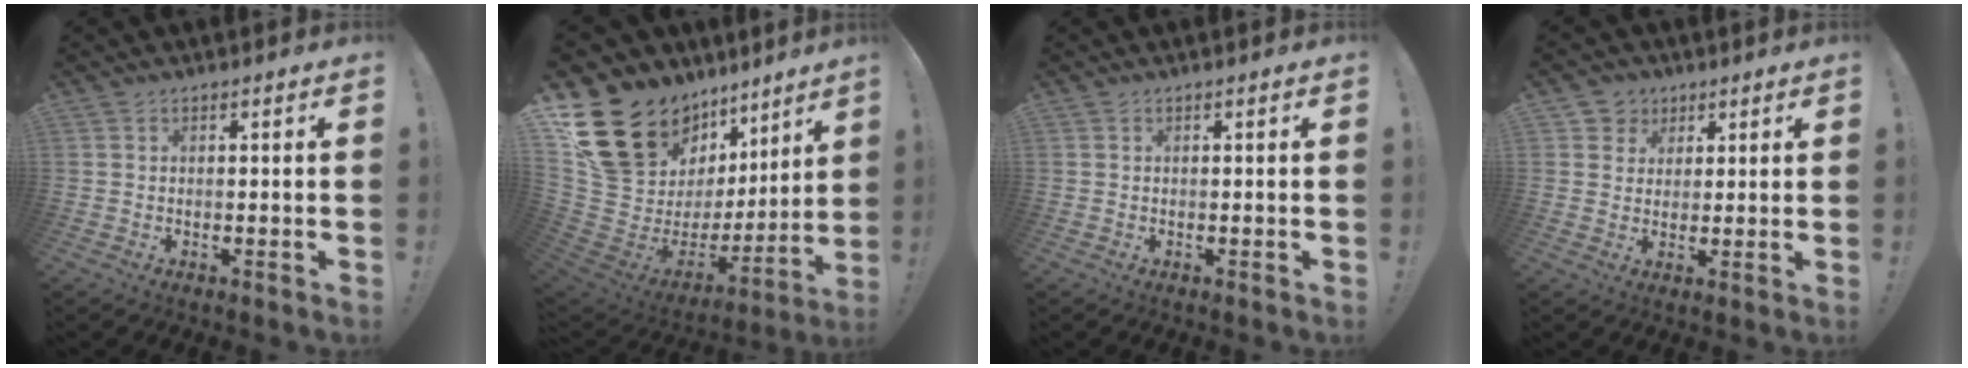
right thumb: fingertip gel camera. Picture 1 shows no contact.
{"total": 22.3, "force": [14.1, 12.8, 11.6], "torque": [-0.159, -0.118, 0.312]}
{"total": 0.0}
{"total": 5.1, "force": [2.1, 4.6, 0.5], "torque": [-0.005, -0.011, 0.039]}